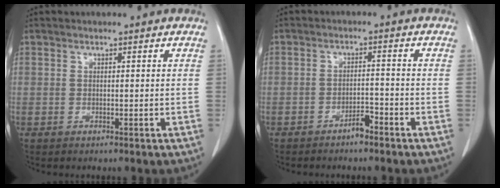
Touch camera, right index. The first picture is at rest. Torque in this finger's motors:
{"motor_torque": [0.44, -0.33, 0.01, 0.03]}